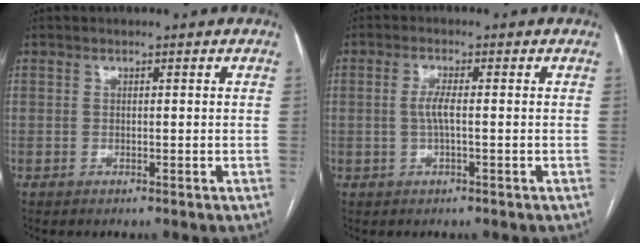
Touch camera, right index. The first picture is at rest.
{"total": 2.6, "force": [-0.2, 0.3, 2.5], "torque": [-0.053, 0.001, -0.003]}